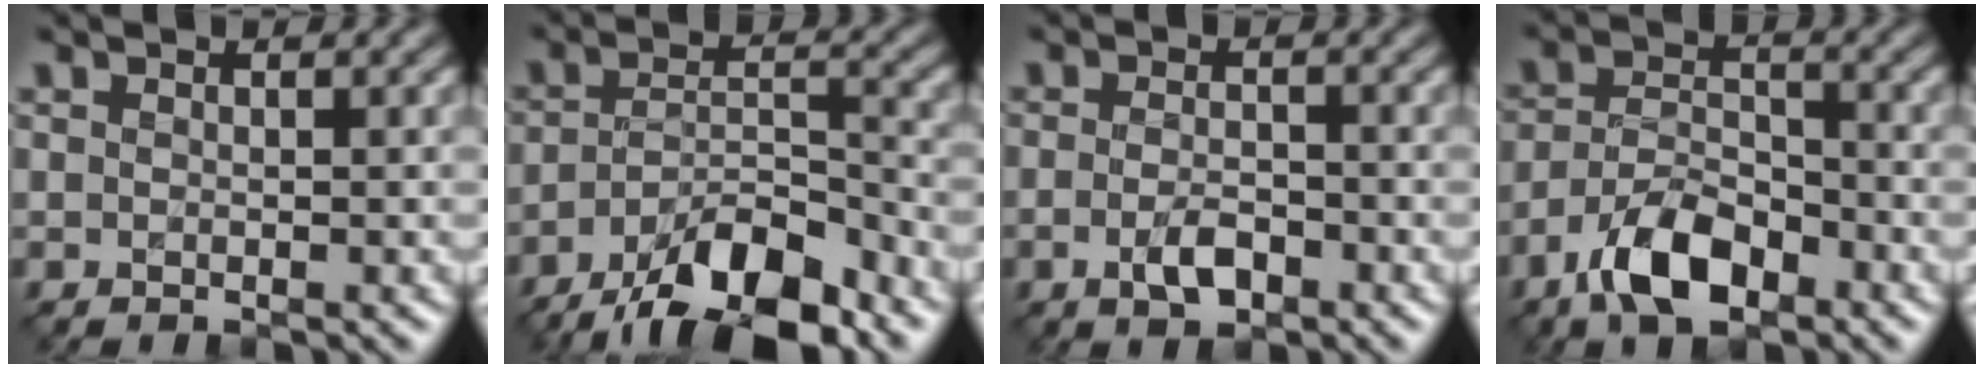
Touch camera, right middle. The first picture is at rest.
{"total": 9.7, "force": [-6.9, 2.9, 6.2], "torque": [-0.098, 0.005, -0.120]}
{"total": 2.4, "force": [-1.1, 1.1, 1.8], "torque": [-0.035, -0.001, -0.022]}
{"total": 6.0, "force": [-3.8, 2.7, 3.8], "torque": [-0.068, 0.003, -0.079]}